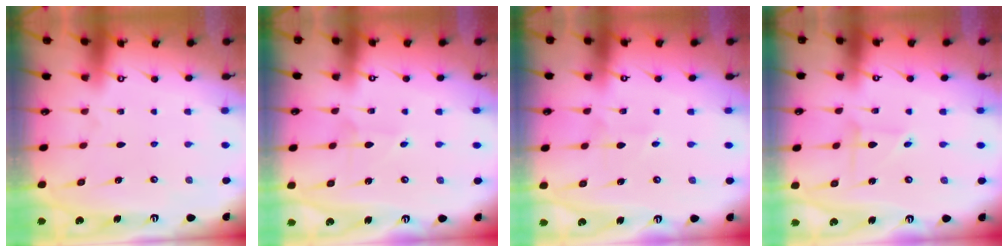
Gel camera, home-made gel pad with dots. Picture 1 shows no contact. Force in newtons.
{"total": 2.7, "press": 2.7, "slide": 0.2}
{"total": 2.8, "press": 2.7, "slide": 0.4}
{"total": 2.4, "press": 2.4, "slide": 0.1}